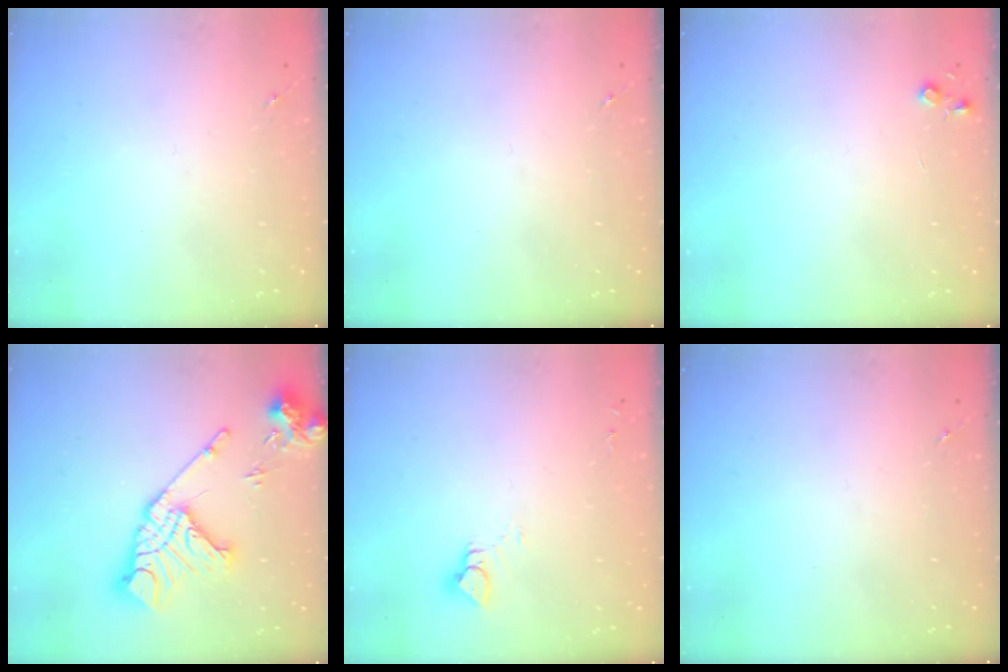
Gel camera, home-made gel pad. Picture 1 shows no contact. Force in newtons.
{"total": 0.0}
{"total": 4.4, "press": 4.3, "slide": 0.5}
{"total": 19.0, "press": 18.8, "slide": 2.3}
{"total": 4.0, "press": 4.0, "slide": 0.3}
{"total": 0.0}